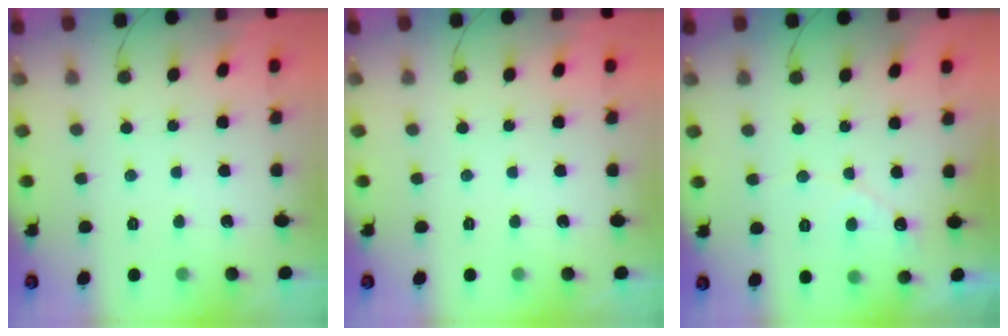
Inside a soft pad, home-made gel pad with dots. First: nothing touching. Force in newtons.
{"total": 0.0}
{"total": 3.9, "press": 3.9, "slide": 0.2}